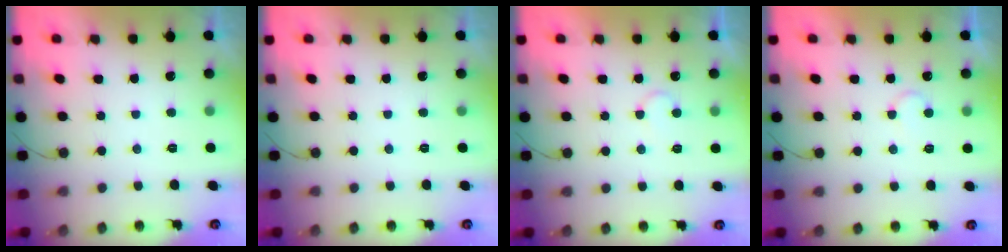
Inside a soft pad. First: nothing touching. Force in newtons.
{"total": 0.0}
{"total": 4.5, "press": 4.5, "slide": 0.5}
{"total": 4.5, "press": 4.5, "slide": 0.5}